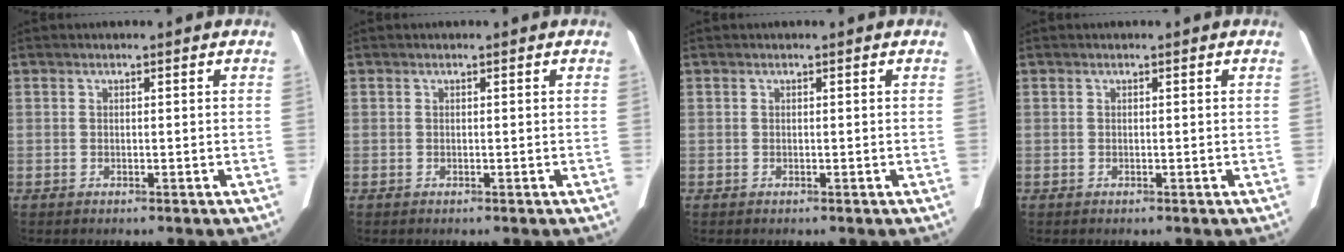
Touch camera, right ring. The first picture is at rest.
{"total": 0.0}
{"total": 0.0}
{"total": 0.0}